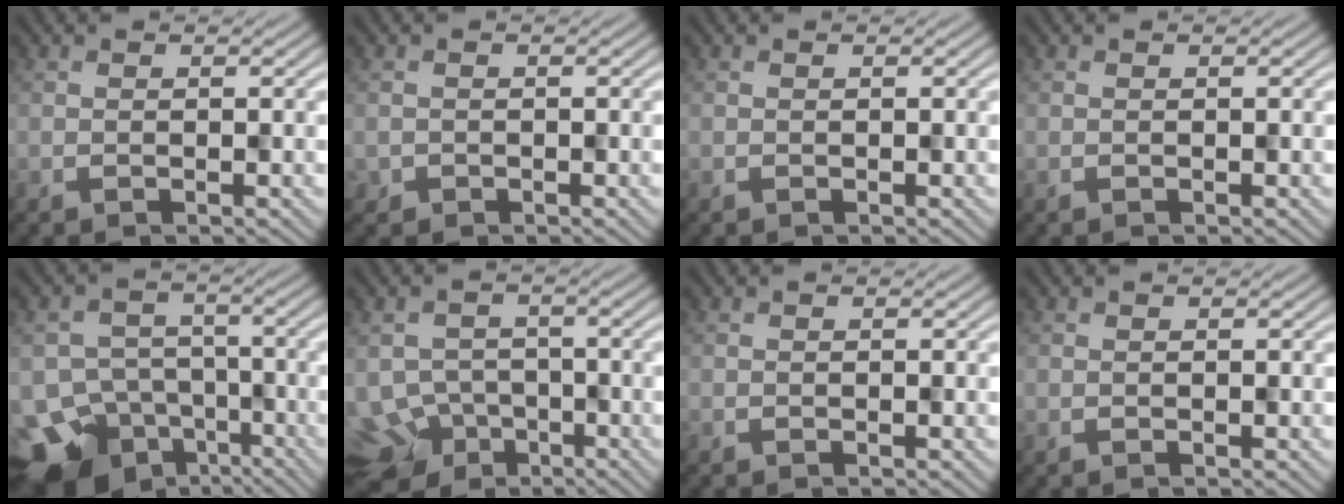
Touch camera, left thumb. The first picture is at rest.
{"total": 0.8, "force": [-0.3, 0.7, -0.3], "torque": [0.009, -0.001, -0.005]}
{"total": 0.0}
{"total": 0.0}
{"total": 14.0, "force": [-9.6, 9.1, 4.6], "torque": [-0.116, -0.041, -0.126]}
{"total": 8.0, "force": [-5.2, 5.4, 2.7], "torque": [-0.055, -0.018, -0.076]}
{"total": 0.0}
{"total": 0.0}